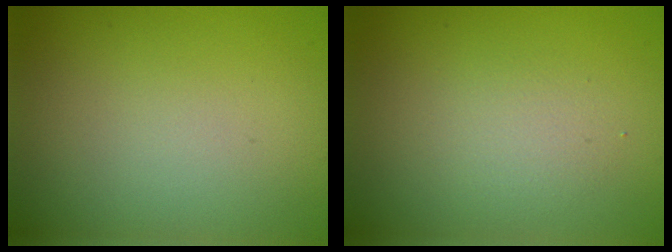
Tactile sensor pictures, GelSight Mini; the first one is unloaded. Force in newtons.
{"total": 1.7, "press": 1.7, "slide": 0.0}